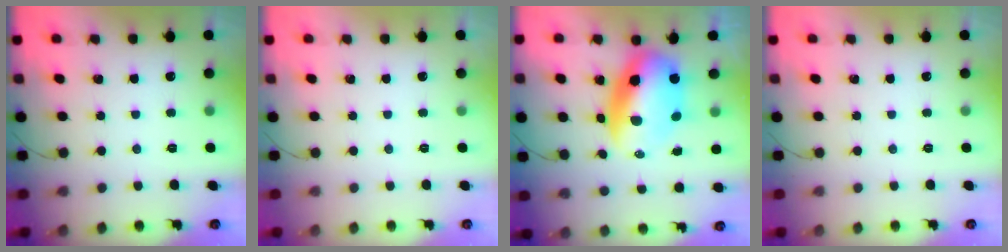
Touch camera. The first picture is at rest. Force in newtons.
{"total": 0.0}
{"total": 13.3, "press": 12.8, "slide": 3.6}
{"total": 0.0}